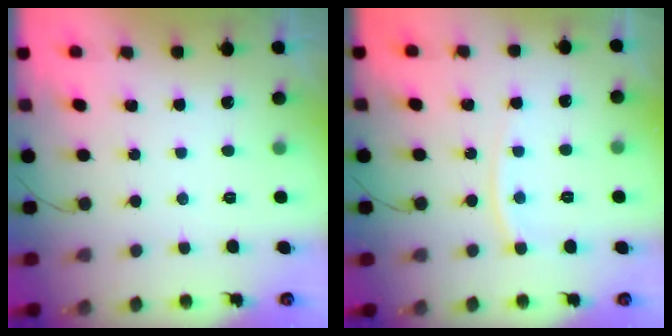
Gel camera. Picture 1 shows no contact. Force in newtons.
{"total": 8.0, "press": 7.9, "slide": 1.1}